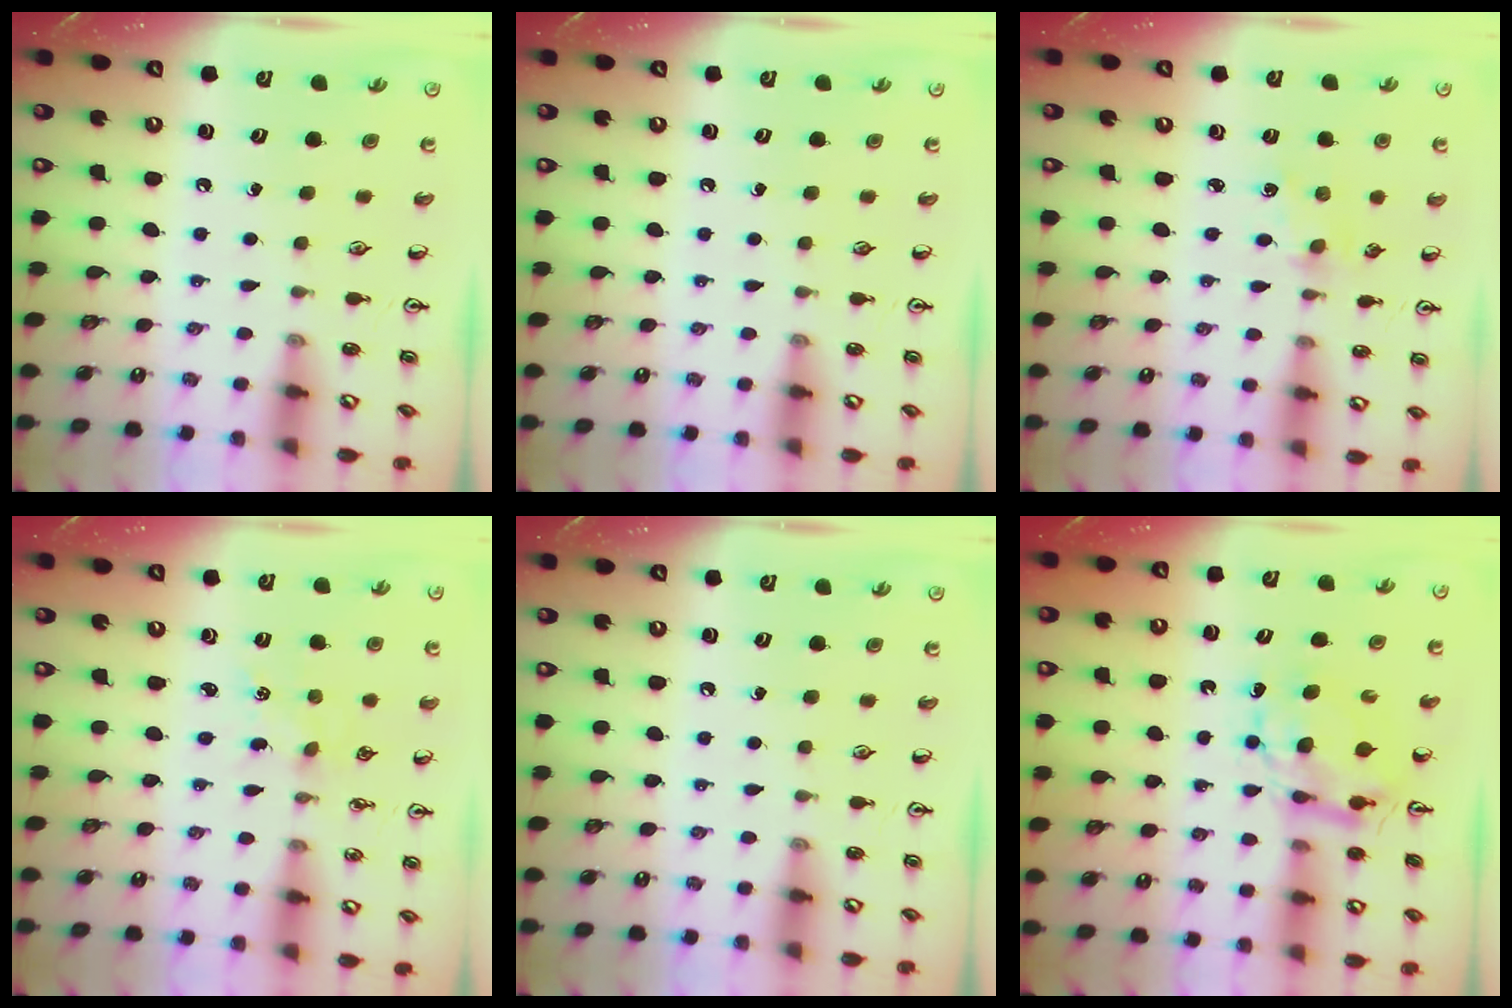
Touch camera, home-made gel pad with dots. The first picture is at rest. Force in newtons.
{"total": 0.0}
{"total": 2.2, "press": 2.1, "slide": 0.3}
{"total": 1.7, "press": 1.6, "slide": 0.2}
{"total": 0.0}
{"total": 6.5, "press": 6.5, "slide": 0.5}